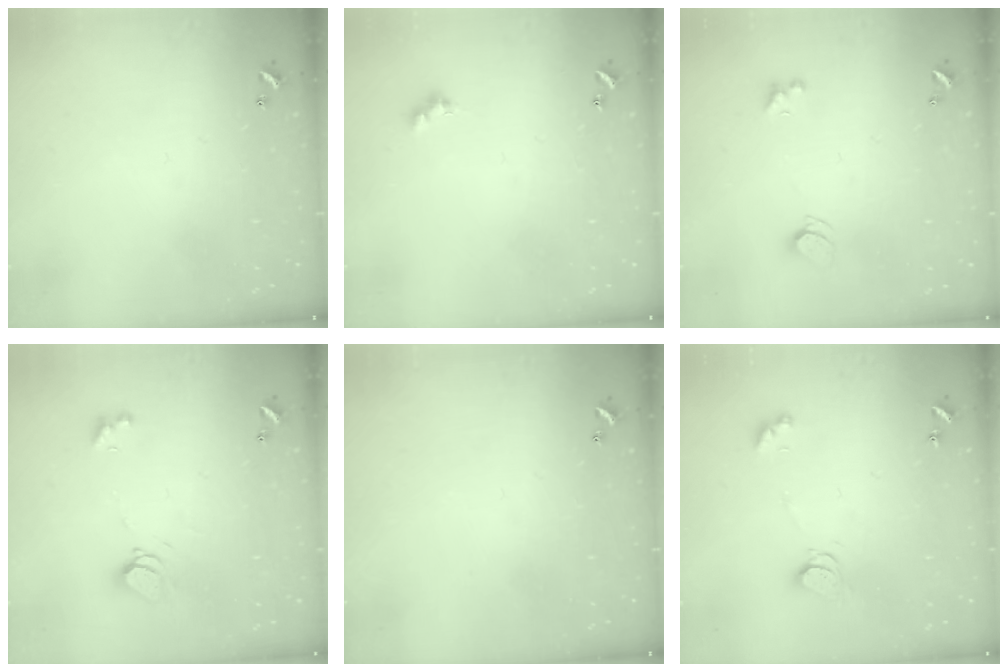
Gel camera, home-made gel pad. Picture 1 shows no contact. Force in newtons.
{"total": 3.0, "press": 2.9, "slide": 0.5}
{"total": 2.5, "press": 2.4, "slide": 0.6}
{"total": 5.5, "press": 5.4, "slide": 0.8}
{"total": 0.0}
{"total": 4.0, "press": 4.0, "slide": 0.2}